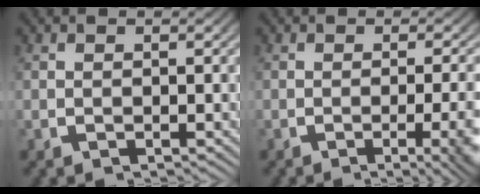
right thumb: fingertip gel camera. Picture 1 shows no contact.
{"total": 5.3, "force": [-2.1, 1.3, 4.7], "torque": [-0.063, -0.005, -0.030]}